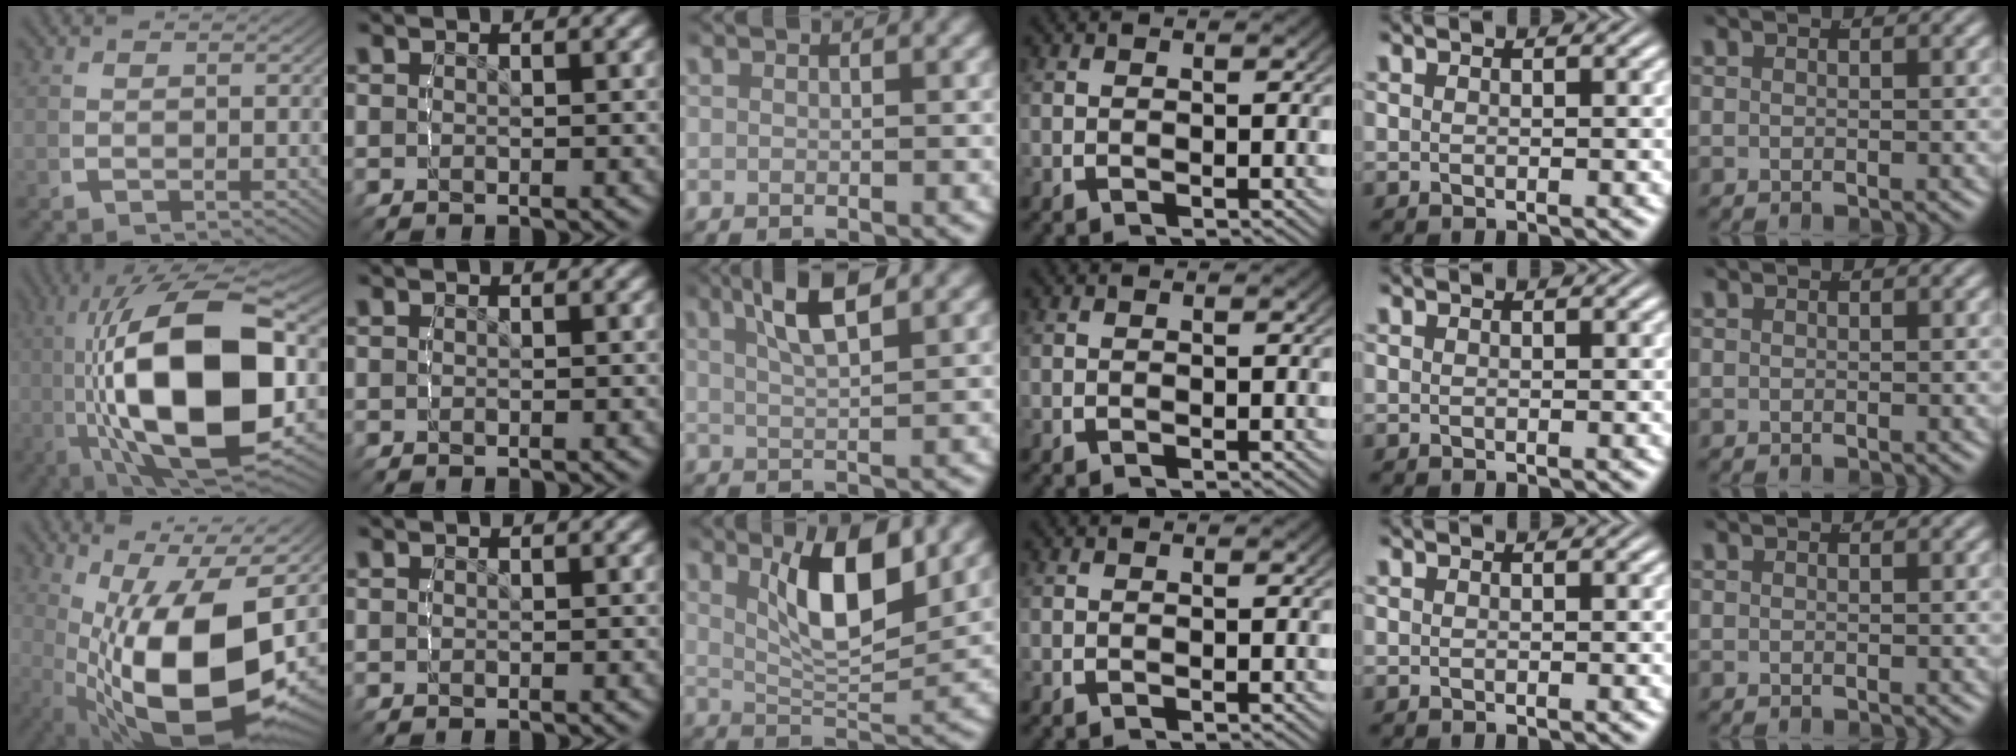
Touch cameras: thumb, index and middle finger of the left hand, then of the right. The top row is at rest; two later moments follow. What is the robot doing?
{"motion": "lift_and_place", "object": "glue stick"}